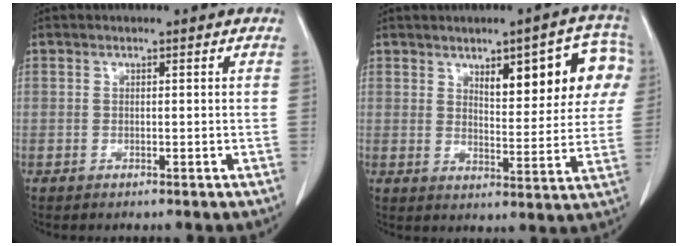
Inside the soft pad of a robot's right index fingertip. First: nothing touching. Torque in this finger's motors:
{"motor_torque": [0.36, 0.28, 0.19, 0.05]}